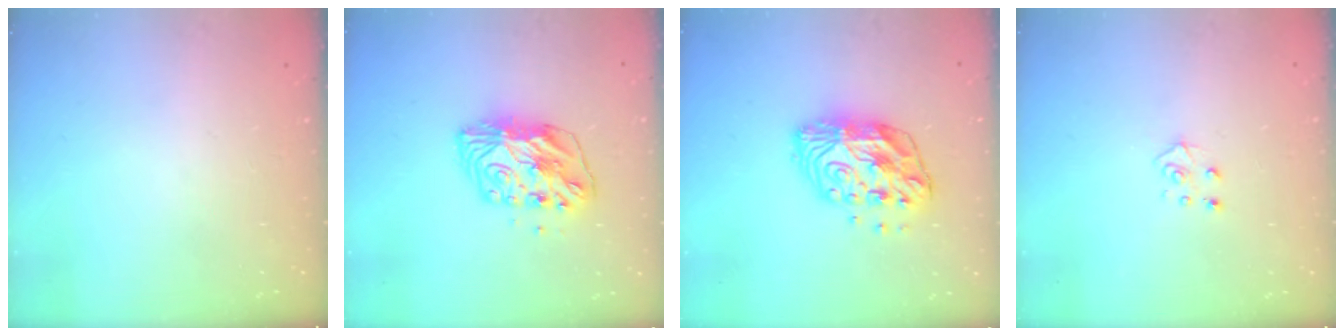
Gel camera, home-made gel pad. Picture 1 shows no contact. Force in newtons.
{"total": 9.6, "press": 9.5, "slide": 1.0}
{"total": 12.5, "press": 12.5, "slide": 0.9}
{"total": 5.4, "press": 5.3, "slide": 0.4}